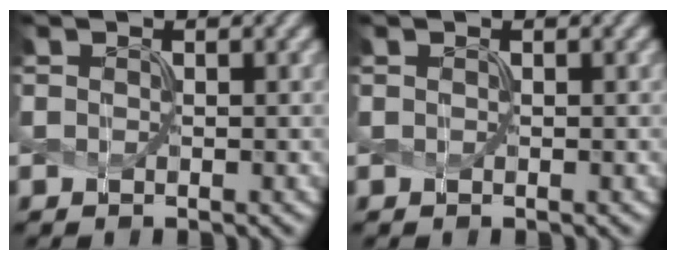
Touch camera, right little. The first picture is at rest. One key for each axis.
{"total": 0.6, "fx": -0.2, "fy": -0.2, "fz": -0.5, "tx": 0.009, "ty": 0.002, "tz": 0.002}